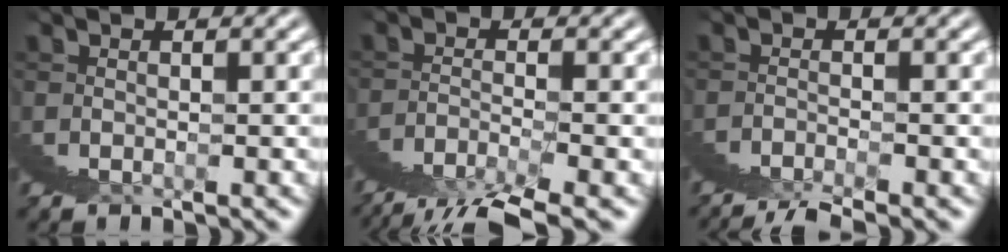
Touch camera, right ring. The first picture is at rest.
{"total": 2.3, "force": [0.4, 0.8, 2.1], "torque": [-0.041, 0.020, -0.004]}
{"total": 1.2, "force": [0.2, -1.2, 0.1], "torque": [0.018, 0.023, -0.007]}